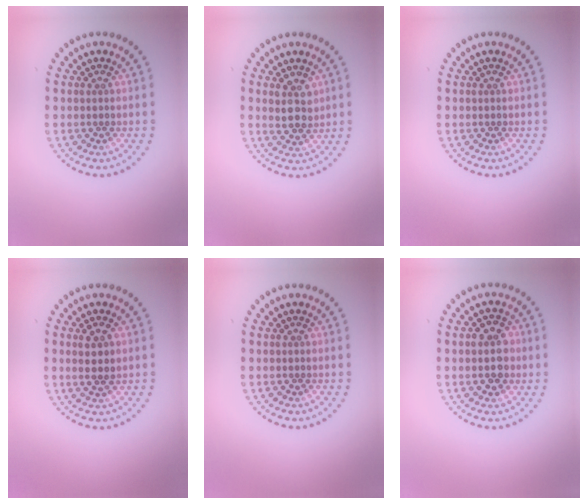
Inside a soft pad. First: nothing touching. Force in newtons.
{"total": 2.8, "press": 2.6, "slide": 1.1}
{"total": 0.0}
{"total": 2.3, "press": 2.2, "slide": 0.6}
{"total": 0.0}
{"total": 3.1, "press": 3.0, "slide": 0.4}